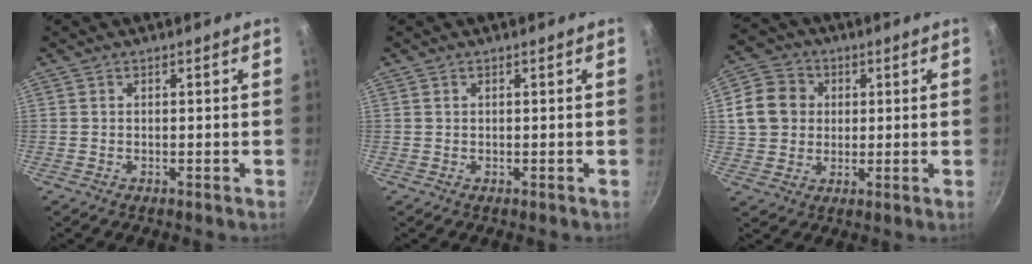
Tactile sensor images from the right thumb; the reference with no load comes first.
{"total": 0.0}
{"total": 9.8, "force": [2.0, 8.6, 4.3], "torque": [-0.047, 0.008, 0.027]}